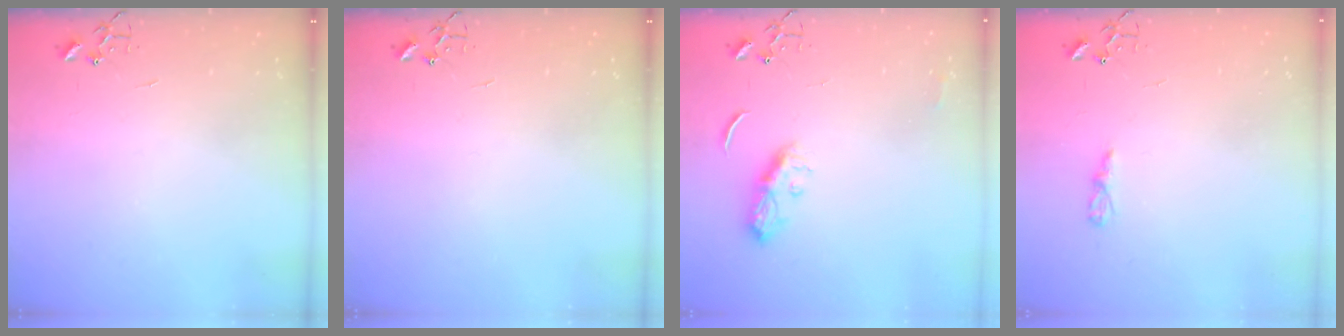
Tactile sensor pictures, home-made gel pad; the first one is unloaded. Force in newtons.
{"total": 0.0}
{"total": 8.4, "press": 8.4, "slide": 0.2}
{"total": 3.5, "press": 3.5, "slide": 0.4}